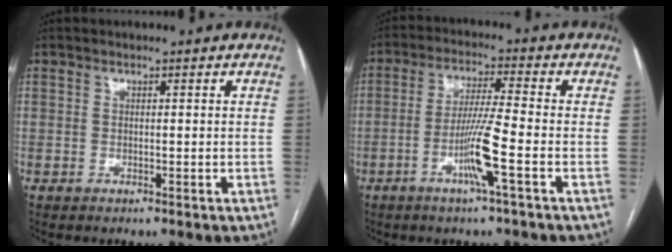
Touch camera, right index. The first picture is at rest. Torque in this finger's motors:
{"motor_torque": [0.25, 0.02, 0.20, 0.05]}